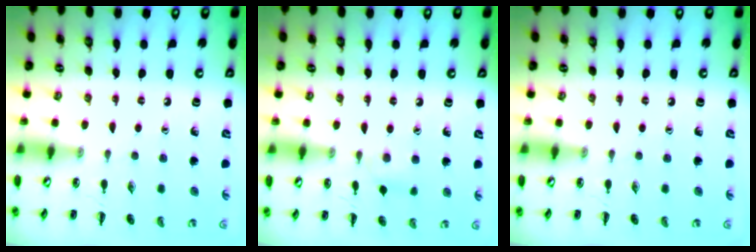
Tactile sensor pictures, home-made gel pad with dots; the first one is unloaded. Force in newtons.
{"total": 6.0, "press": 5.6, "slide": 2.2}
{"total": 0.0}